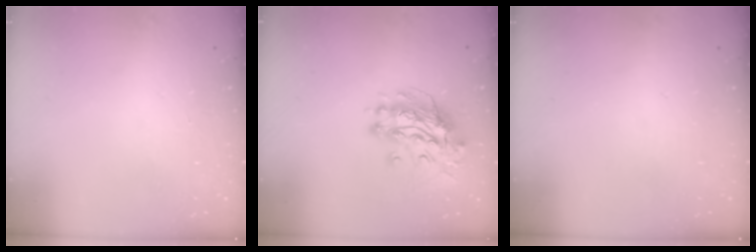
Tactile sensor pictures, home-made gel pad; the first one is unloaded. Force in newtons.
{"total": 13.6, "press": 13.6, "slide": 1.4}
{"total": 0.0}